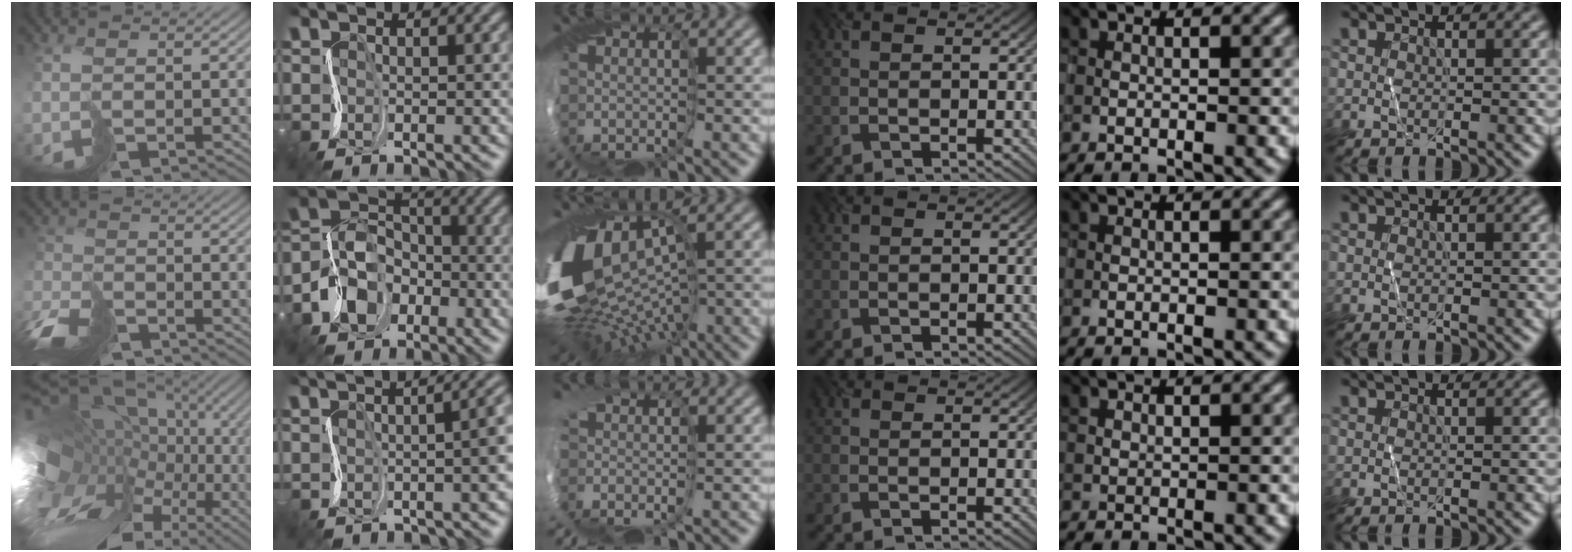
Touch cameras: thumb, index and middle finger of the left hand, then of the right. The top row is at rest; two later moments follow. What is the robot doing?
{"motion": "cut", "object": "receipt paper"}